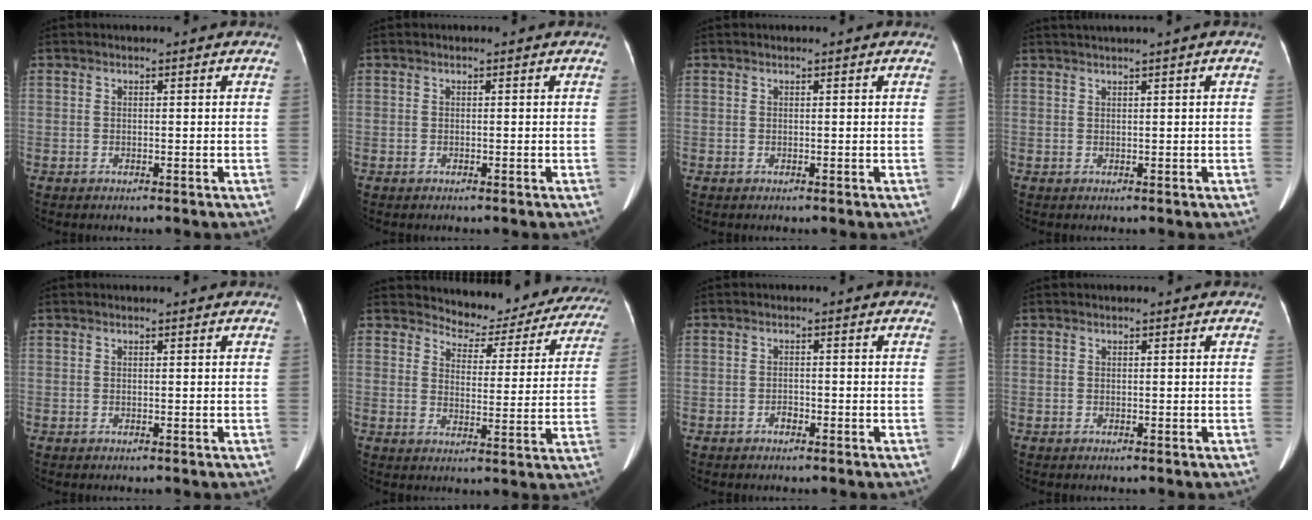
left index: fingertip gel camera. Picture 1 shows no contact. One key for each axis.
{"total": 0.0}
{"total": 0.9, "fx": 0.9, "fy": 0.0, "fz": 0.3, "tx": -0.008, "ty": 0.010, "tz": 0.009}
{"total": 2.3, "fx": 1.7, "fy": -0.8, "fz": 1.4, "tx": -0.026, "ty": 0.011, "tz": 0.037}
{"total": 1.3, "fx": 1.3, "fy": 0.0, "fz": 0.3, "tx": -0.010, "ty": 0.009, "tz": 0.014}
{"total": 13.4, "fx": 12.6, "fy": 4.1, "fz": 1.3, "tx": 0.003, "ty": -0.025, "tz": 0.135}
{"total": 0.9, "fx": -0.7, "fy": 0.5, "fz": 0.4, "tx": -0.007, "ty": 0.002, "tz": -0.012}
{"total": 0.0}